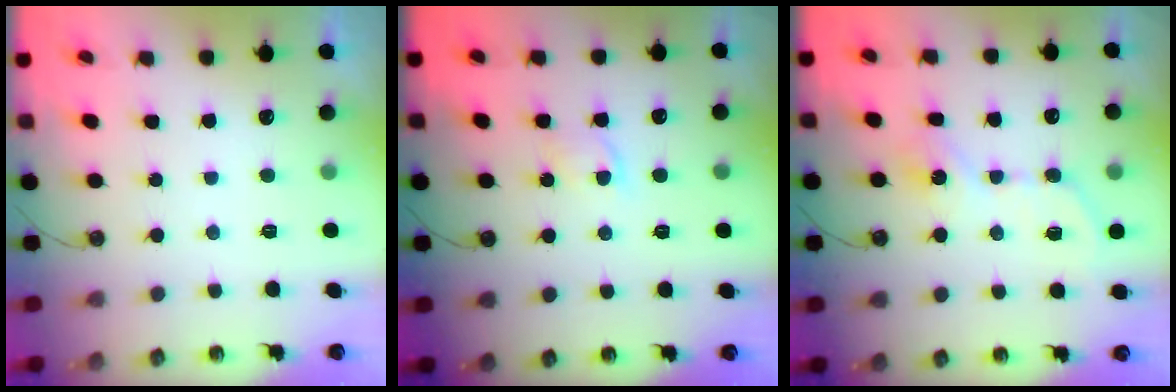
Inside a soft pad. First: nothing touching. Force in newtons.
{"total": 3.5, "press": 3.5, "slide": 0.5}
{"total": 9.4, "press": 9.4, "slide": 0.3}